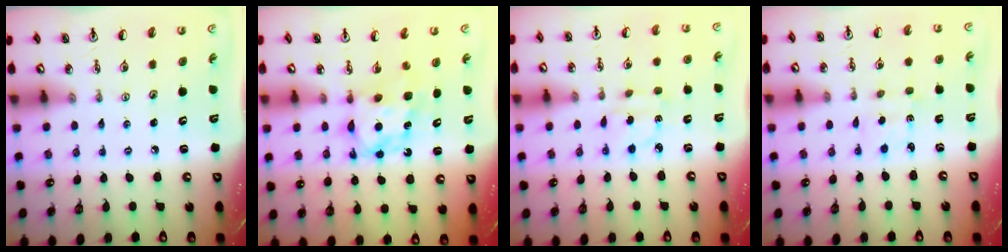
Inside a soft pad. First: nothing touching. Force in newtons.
{"total": 6.2, "press": 6.2, "slide": 0.4}
{"total": 3.9, "press": 3.9, "slide": 0.4}
{"total": 2.0, "press": 2.0, "slide": 0.4}